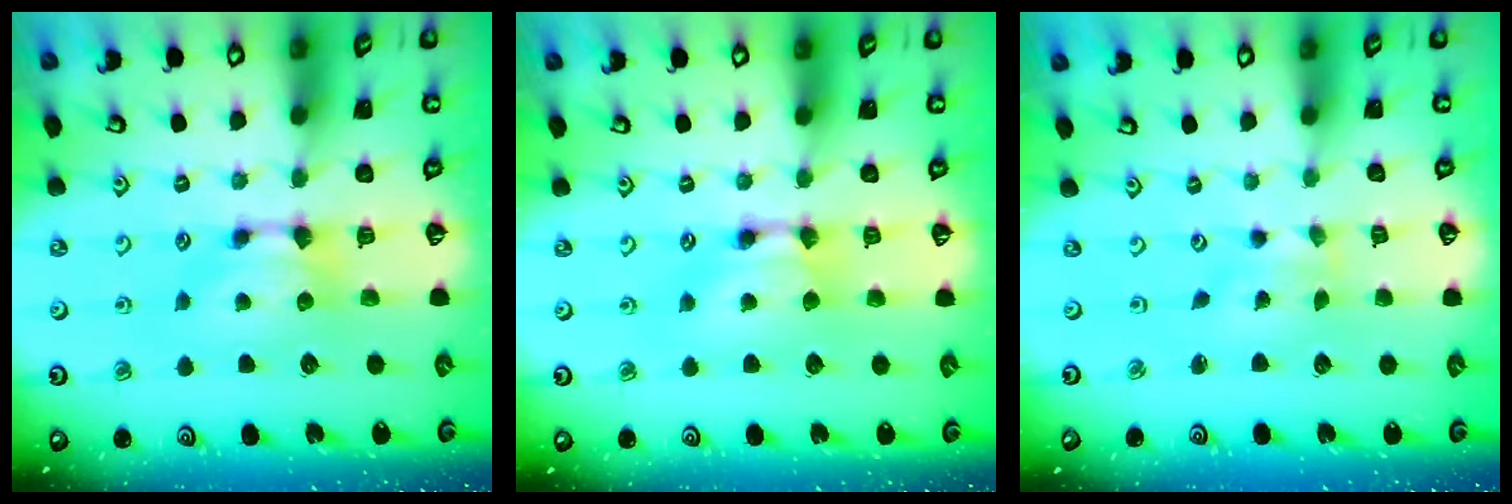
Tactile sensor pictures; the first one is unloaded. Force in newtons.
{"total": 1.5, "press": 1.5, "slide": 0.1}
{"total": 3.0, "press": 2.9, "slide": 0.9}